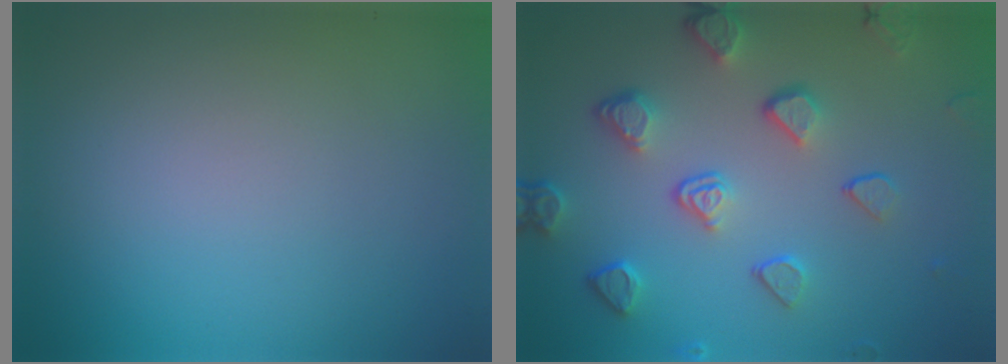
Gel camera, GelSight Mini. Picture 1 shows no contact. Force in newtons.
{"total": 4.9, "press": 3.7, "slide": 3.2}